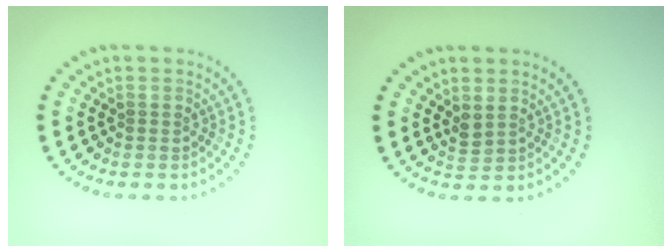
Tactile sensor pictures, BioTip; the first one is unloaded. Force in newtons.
{"total": 1.1, "press": 1.0, "slide": 0.5}